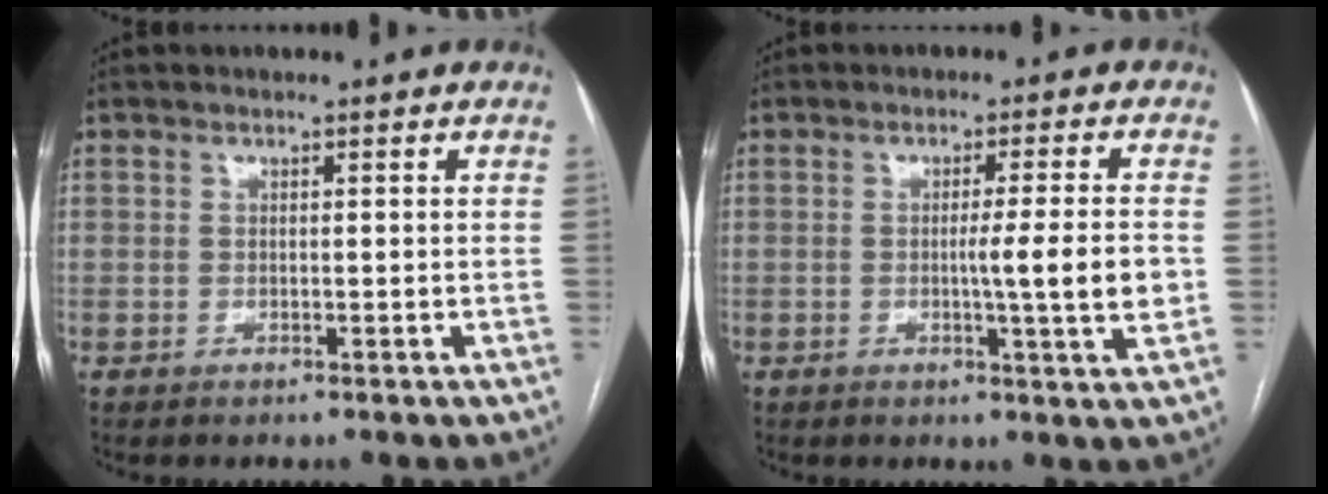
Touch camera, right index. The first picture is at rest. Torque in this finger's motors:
{"motor_torque": [0.72, -0.07, 0.44, 0.09]}